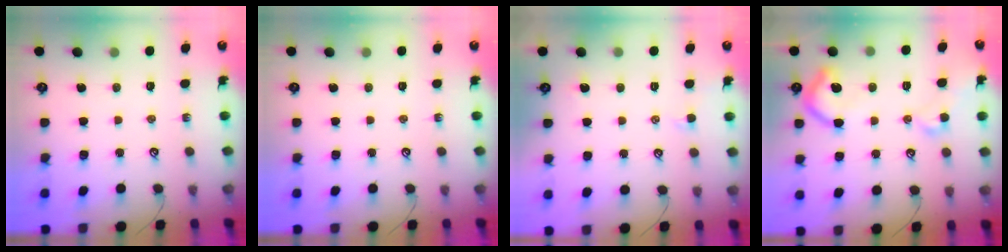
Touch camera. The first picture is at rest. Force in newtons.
{"total": 0.0}
{"total": 2.0, "press": 2.0, "slide": 0.3}
{"total": 8.0, "press": 7.9, "slide": 1.2}